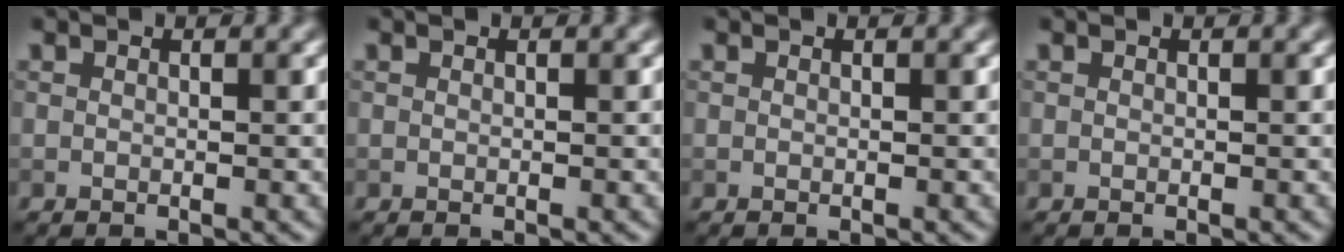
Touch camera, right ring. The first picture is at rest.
{"total": 0.0}
{"total": 0.0}
{"total": 0.0}